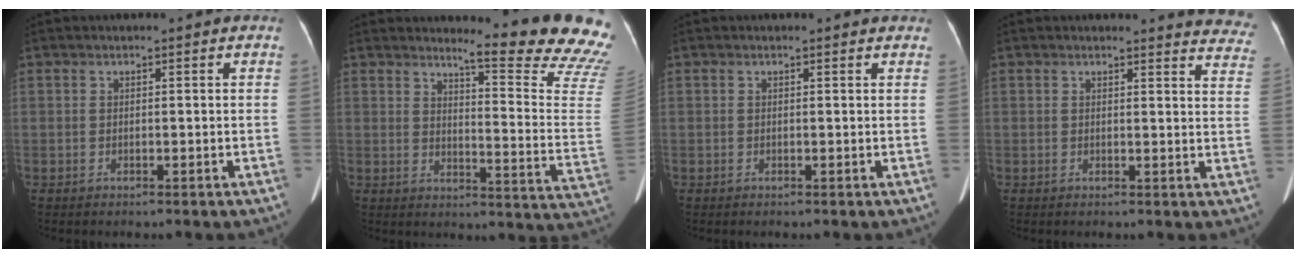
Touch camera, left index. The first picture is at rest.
{"total": 17.2, "force": [16.0, -0.6, 6.3], "torque": [-0.082, -0.145, 0.173]}
{"total": 2.3, "force": [2.1, 0.9, 0.4], "torque": [-0.010, 0.009, 0.011]}
{"total": 9.6, "force": [9.5, 1.5, 0.8], "torque": [0.030, -0.070, 0.059]}